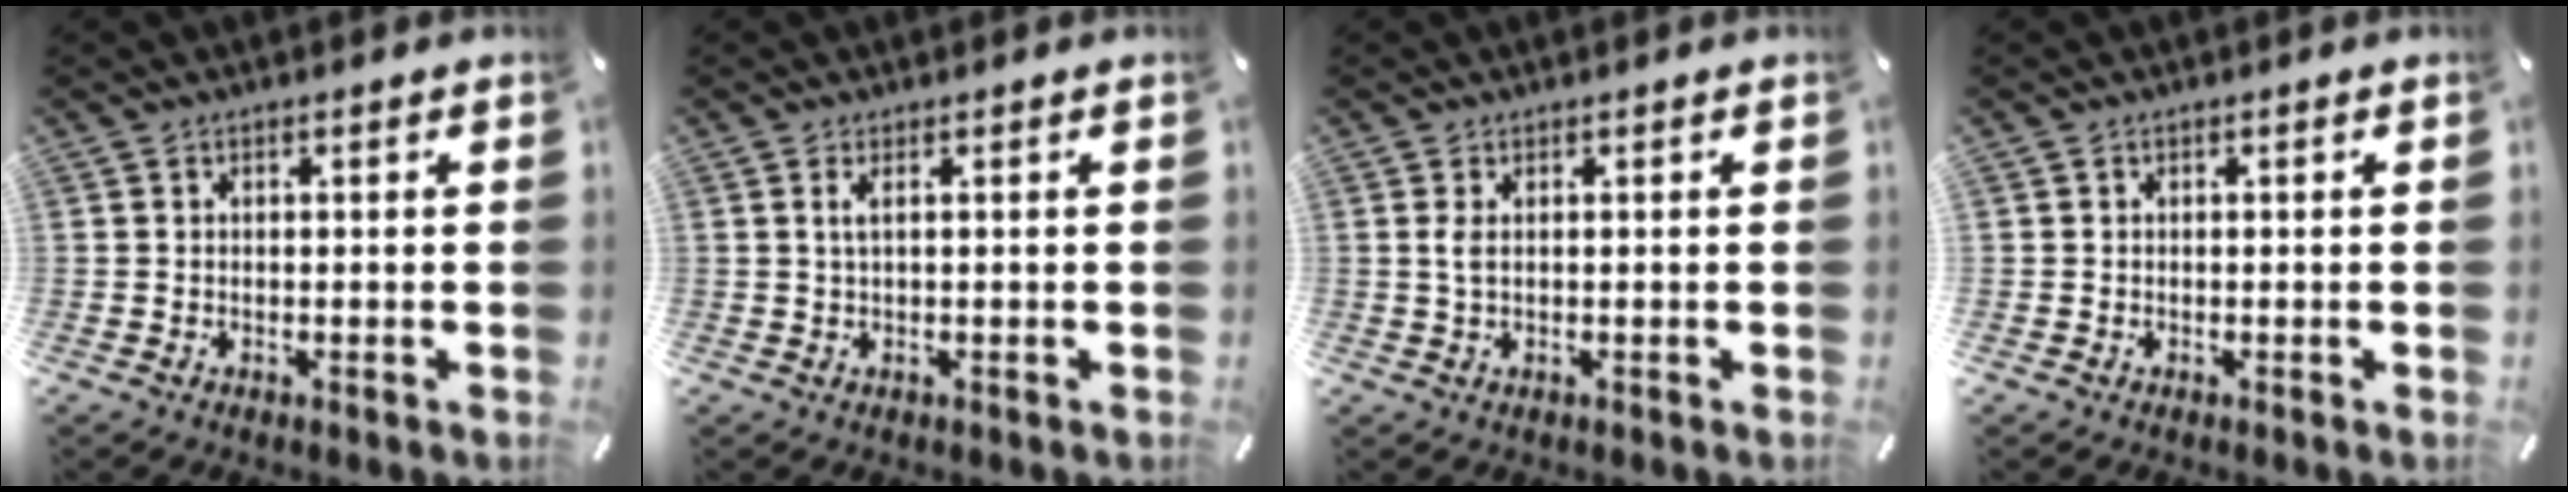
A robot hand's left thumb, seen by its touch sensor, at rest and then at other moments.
{"total": 1.7, "force": [0.4, 0.2, 1.7], "torque": [-0.034, 0.000, 0.007]}
{"total": 2.1, "force": [0.4, 0.7, 1.9], "torque": [-0.046, 0.001, 0.003]}
{"total": 0.6, "force": [0.0, 0.5, -0.1], "torque": [0.005, 0.006, -0.003]}